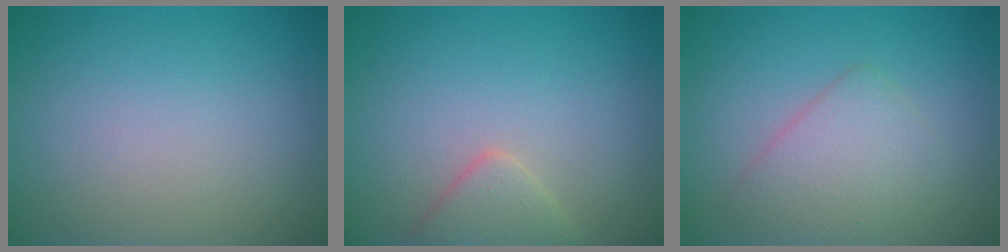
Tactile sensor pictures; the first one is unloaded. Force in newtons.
{"total": 2.2, "press": 2.2, "slide": 0.2}
{"total": 3.2, "press": 3.2, "slide": 0.2}